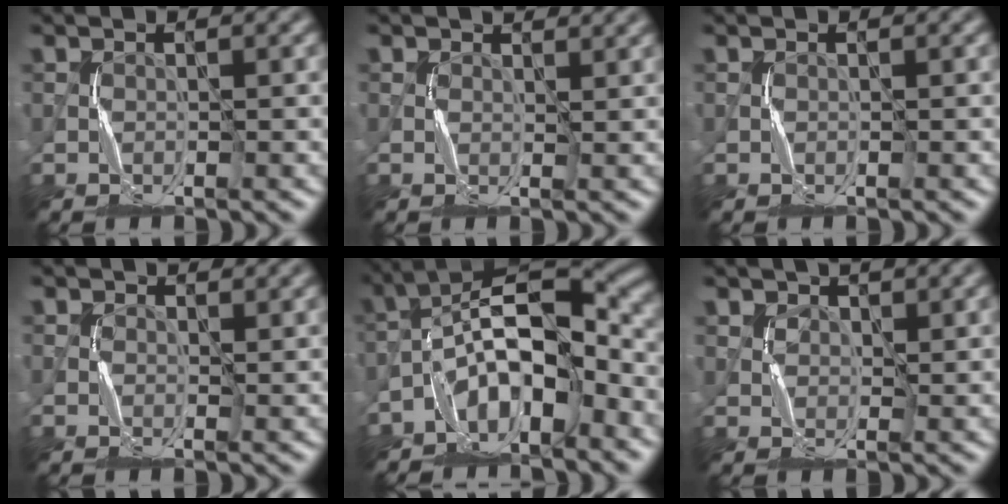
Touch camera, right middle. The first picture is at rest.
{"total": 1.9, "force": [1.5, 0.8, 0.8], "torque": [-0.014, -0.002, 0.022]}
{"total": 0.0}
{"total": 1.8, "force": [1.3, 0.9, 0.7], "torque": [-0.013, -0.003, 0.018]}
{"total": 9.9, "force": [-3.9, 4.3, 8.0], "torque": [-0.133, 0.019, -0.079]}
{"total": 2.2, "force": [1.6, 1.2, 0.8], "torque": [-0.020, -0.004, 0.033]}